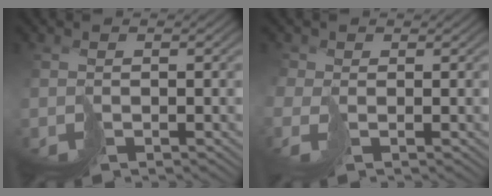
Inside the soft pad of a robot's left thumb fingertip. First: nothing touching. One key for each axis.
{"total": 2.2, "fx": -0.7, "fy": 1.5, "fz": 1.5, "tx": -0.050, "ty": -0.004, "tz": -0.019}